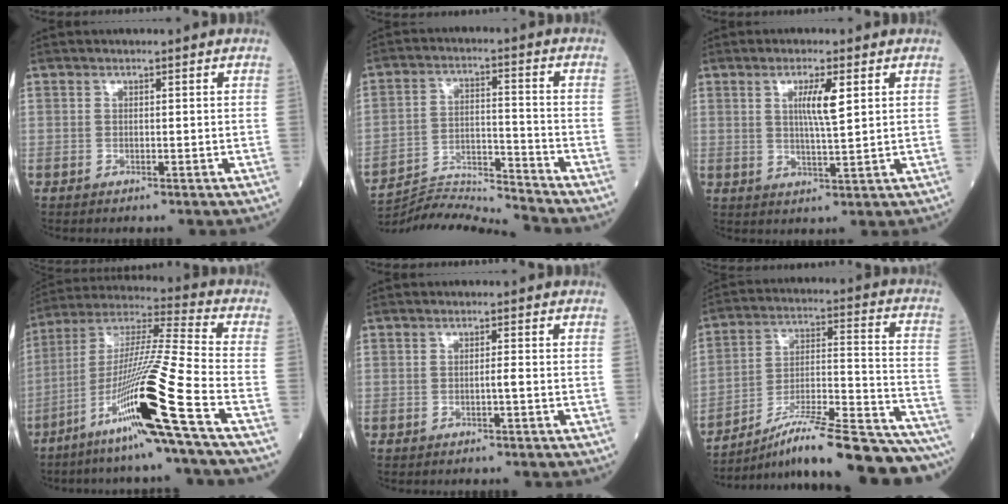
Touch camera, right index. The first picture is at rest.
{"total": 10.8, "force": [-10.3, -3.1, -0.5], "torque": [0.003, 0.021, -0.188]}
{"total": 5.0, "force": [1.7, 0.2, 4.7], "torque": [-0.086, -0.002, 0.030]}
{"total": 19.5, "force": [-9.1, -2.1, 17.1], "torque": [-0.343, -0.030, -0.175]}
{"total": 0.8, "force": [-0.4, -0.1, 0.7], "torque": [-0.008, 0.002, -0.008]}
{"total": 26.7, "force": [-22.9, 1.0, 13.8], "torque": [-0.145, 0.003, -0.344]}